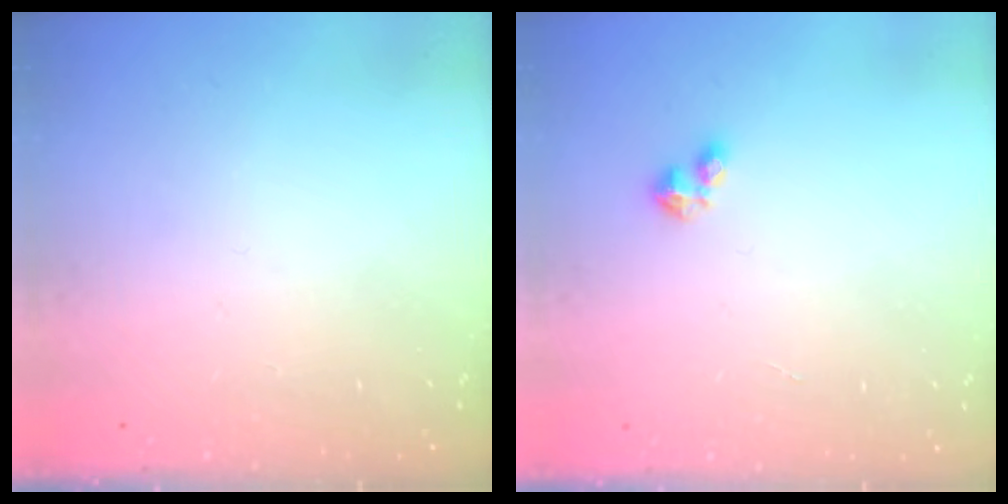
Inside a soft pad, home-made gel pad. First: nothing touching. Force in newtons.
{"total": 2.4, "press": 2.4, "slide": 0.4}